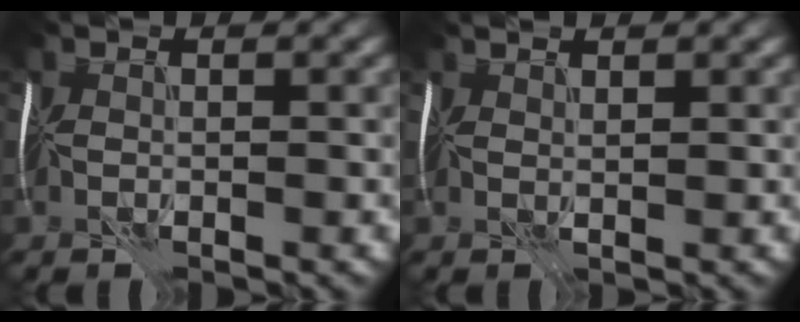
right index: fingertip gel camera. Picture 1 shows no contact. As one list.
[{"total": 2.0, "force": [1.8, 0.6, 0.6], "torque": [-0.007, 0.021, 0.016]}]